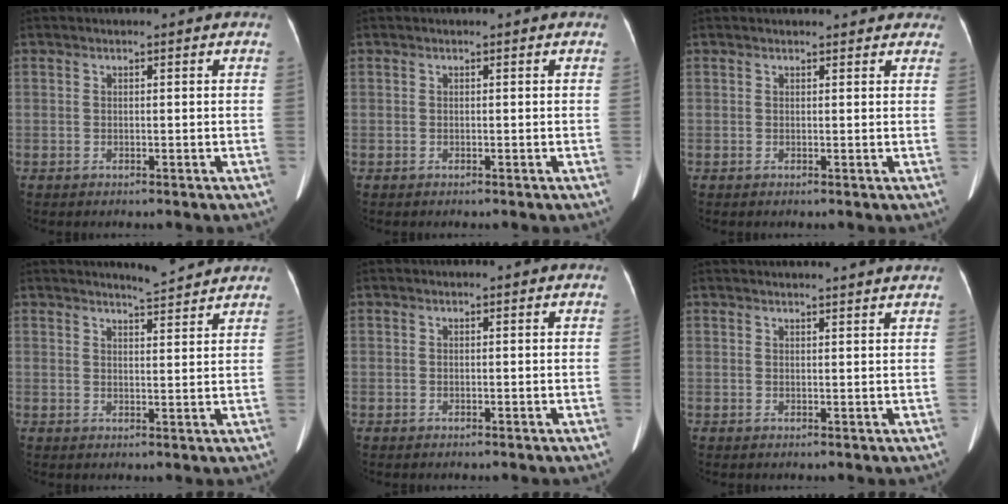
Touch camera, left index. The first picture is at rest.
{"total": 0.0}
{"total": 6.9, "force": [6.1, 2.4, 2.0], "torque": [-0.010, 0.018, 0.059]}
{"total": 4.4, "force": [4.3, -0.2, 0.7], "torque": [-0.022, -0.003, 0.060]}
{"total": 0.0}
{"total": 6.4, "force": [6.1, -0.7, 2.0], "torque": [-0.021, 0.017, 0.060]}